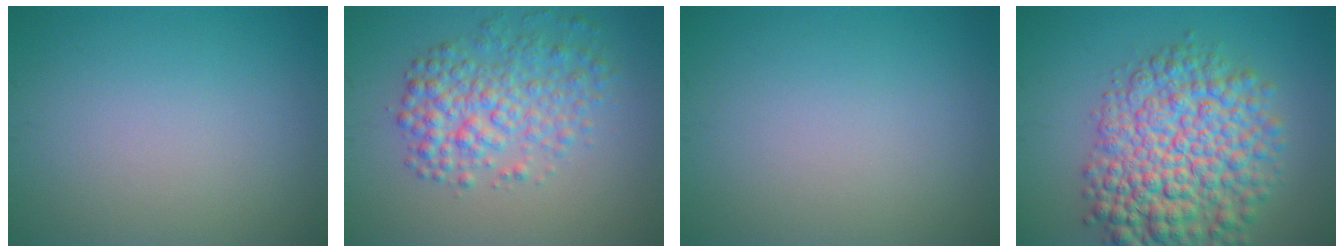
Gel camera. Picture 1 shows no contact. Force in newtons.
{"total": 5.0, "press": 5.0, "slide": 0.1}
{"total": 0.0}
{"total": 10.1, "press": 10.1, "slide": 0.3}